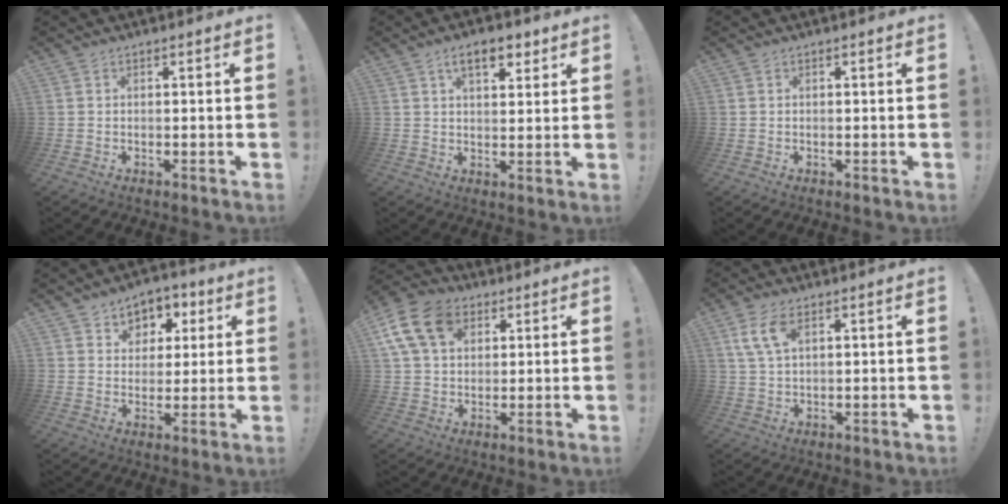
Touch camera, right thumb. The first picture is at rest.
{"total": 7.9, "force": [4.4, 3.9, 5.4], "torque": [-0.072, -0.007, 0.074]}
{"total": 0.0}
{"total": 6.7, "force": [2.3, 6.2, 1.2], "torque": [-0.006, -0.018, 0.046]}
{"total": 14.7, "force": [6.1, 10.4, 8.3], "torque": [-0.154, -0.022, 0.120]}
{"total": 7.0, "force": [3.1, 3.2, 5.4], "torque": [-0.110, 0.000, 0.058]}